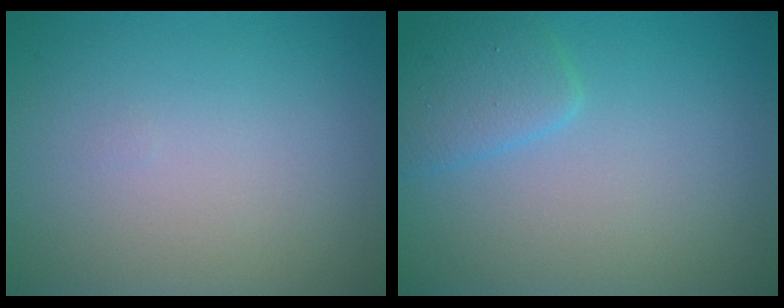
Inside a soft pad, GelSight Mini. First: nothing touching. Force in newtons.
{"total": 2.3, "press": 2.3, "slide": 0.1}